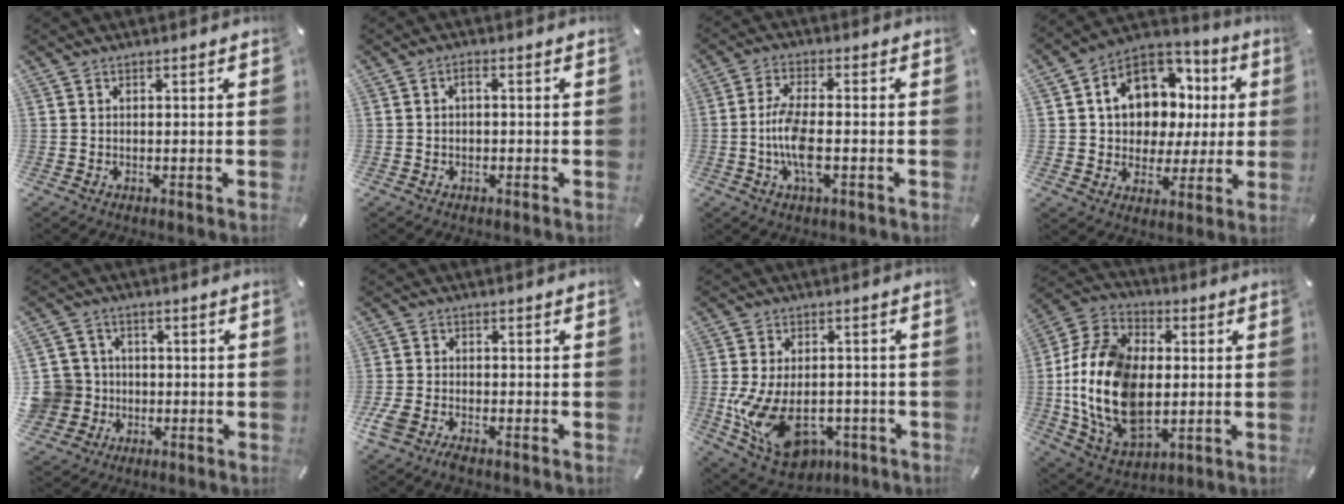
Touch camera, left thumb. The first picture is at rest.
{"total": 1.6, "force": [-0.4, 0.8, 1.3], "torque": [-0.026, 0.007, -0.010]}
{"total": 8.8, "force": [-1.8, 3.1, 8.1], "torque": [-0.168, -0.004, -0.033]}
{"total": 12.8, "force": [3.8, 10.5, 6.3], "torque": [-0.114, -0.022, 0.078]}
{"total": 8.3, "force": [-0.8, 8.2, 1.0], "torque": [-0.055, 0.011, -0.009]}
{"total": 4.0, "force": [-3.1, 1.5, 2.1], "torque": [-0.065, 0.001, -0.065]}
{"total": 13.9, "force": [-3.2, 9.2, 9.9], "torque": [-0.196, 0.008, -0.047]}
{"total": 20.8, "force": [-1.5, 14.7, 14.7], "torque": [-0.347, 0.002, -0.027]}